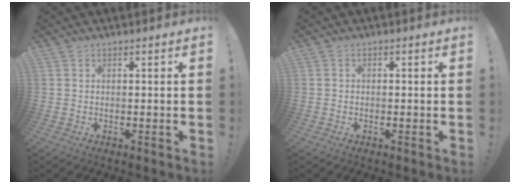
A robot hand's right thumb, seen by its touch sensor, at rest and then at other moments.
{"total": 0.9, "force": [-0.6, 0.6, 0.2], "torque": [-0.010, 0.006, -0.010]}